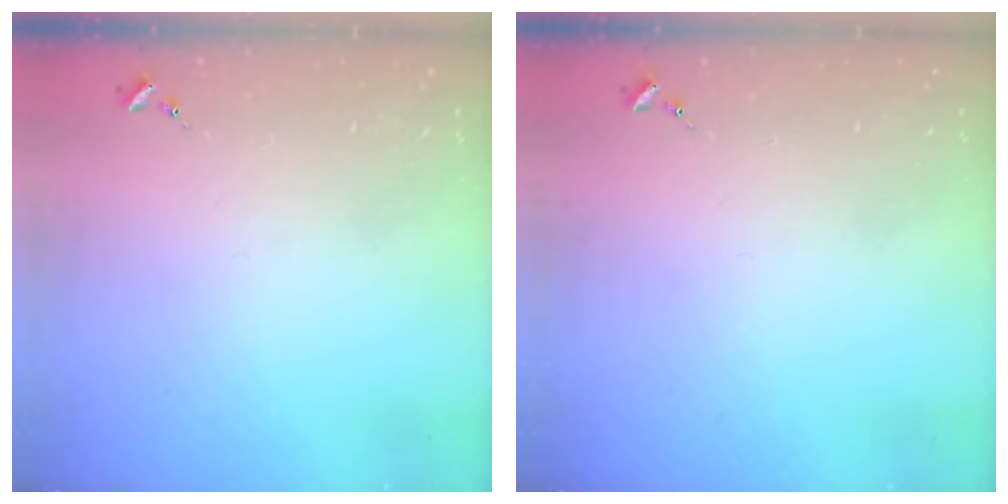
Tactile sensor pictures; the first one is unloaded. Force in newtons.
{"total": 0.0}